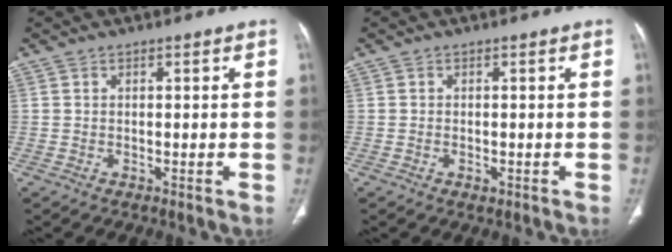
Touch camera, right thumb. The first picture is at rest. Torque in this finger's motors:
{"motor_torque": [-0.18, -0.10, -0.31, 0.26, 0.03]}